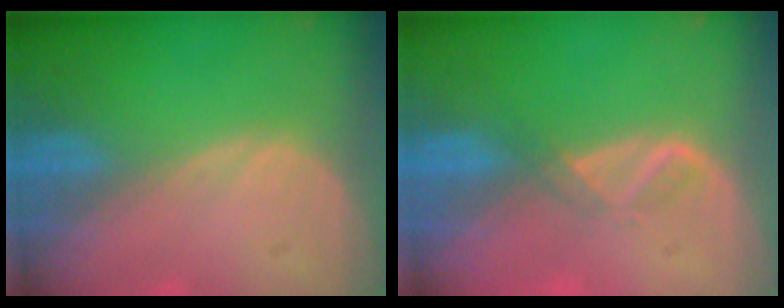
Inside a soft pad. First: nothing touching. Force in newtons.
{"total": 1.9, "press": 1.8, "slide": 0.7}